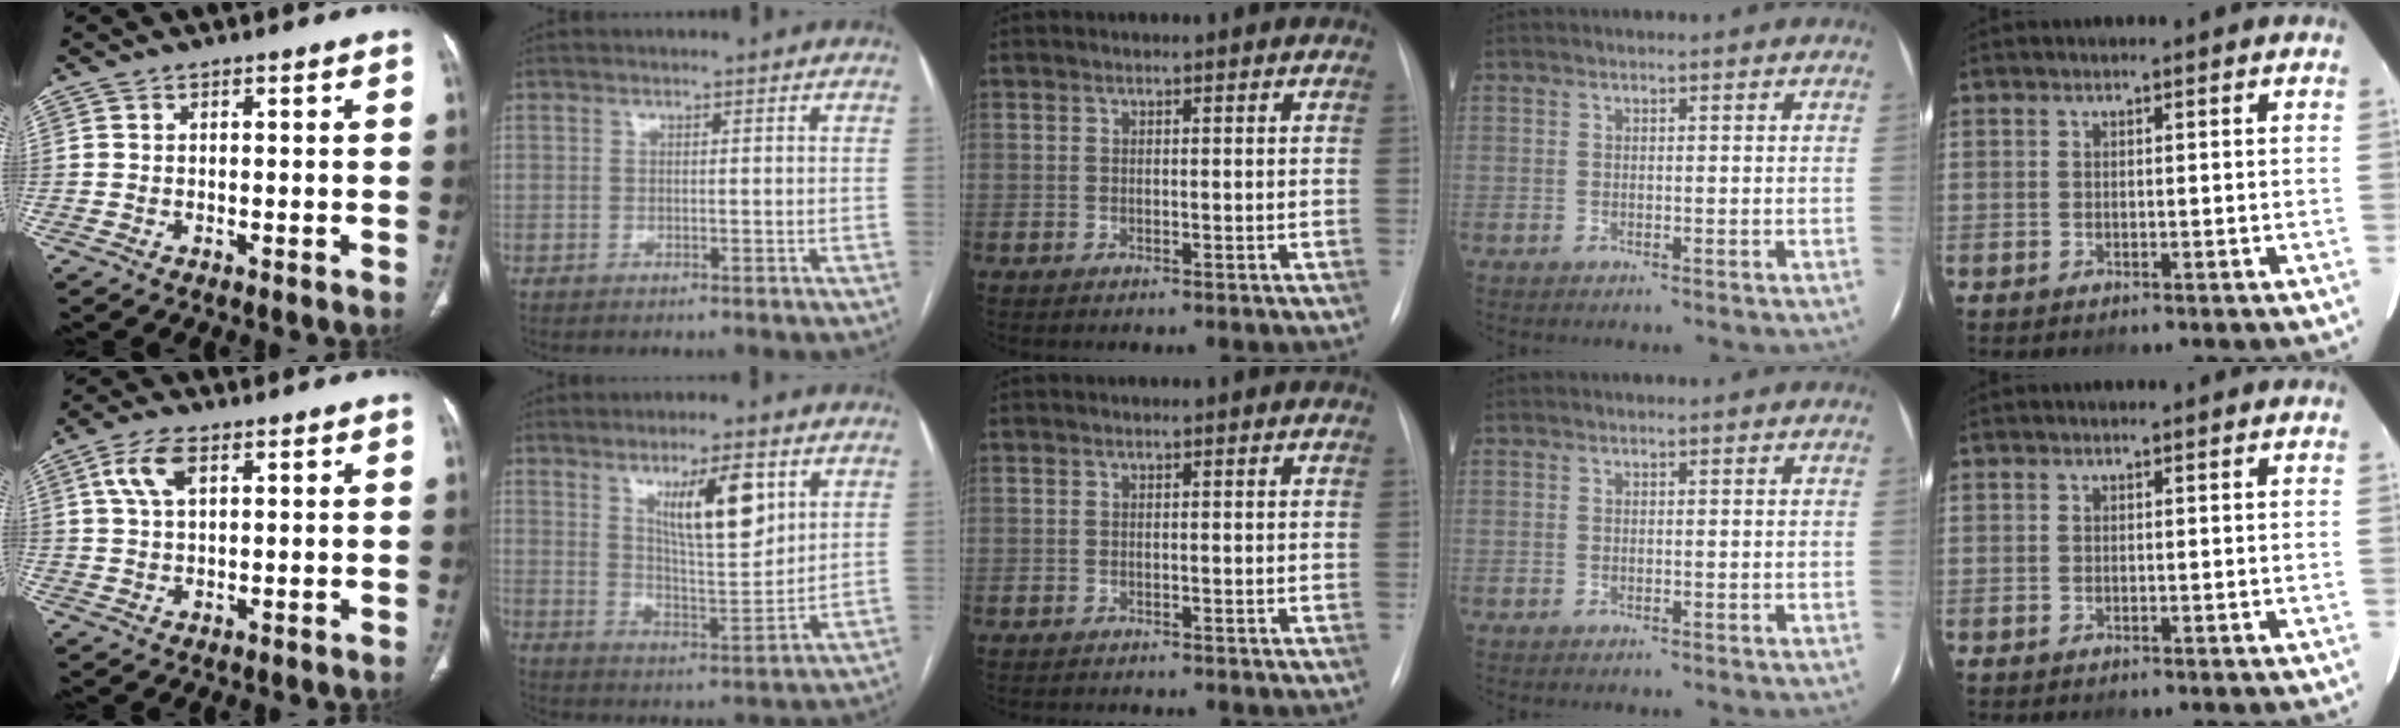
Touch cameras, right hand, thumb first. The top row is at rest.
{"thumb": {"total": 5.9, "force": [2.3, 2.8, 4.5], "torque": [-0.097, 0.004, 0.048]}, "index": {"total": 10.7, "force": [5.0, 2.3, 9.2], "torque": [-0.156, -0.006, 0.092]}, "middle": {"total": 2.0, "force": [-2.0, 0.0, 0.3], "torque": [0.000, -0.009, -0.023]}}